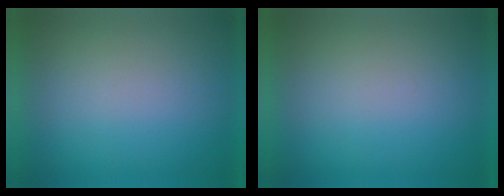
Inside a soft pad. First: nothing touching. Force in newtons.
{"total": 0.0}